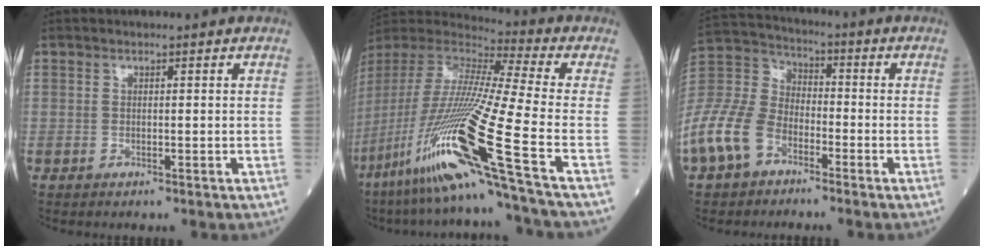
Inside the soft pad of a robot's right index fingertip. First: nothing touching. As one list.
[{"total": 25.8, "force": [-12.2, -1.5, 22.7], "torque": [-0.469, -0.057, -0.234]}, {"total": 13.7, "force": [-7.5, 8.4, 7.8], "torque": [-0.200, 0.010, -0.157]}]